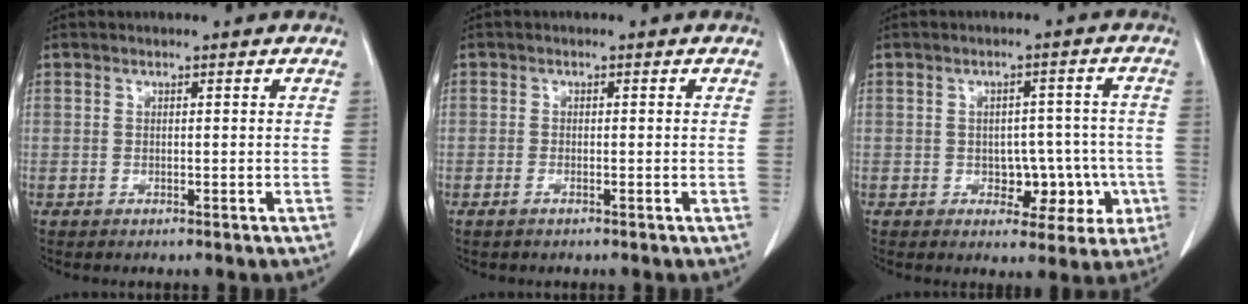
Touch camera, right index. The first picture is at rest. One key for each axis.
{"total": 0.9, "fx": -0.6, "fy": 0.3, "fz": 0.6, "tx": -0.013, "ty": -0.001, "tz": -0.008}
{"total": 7.1, "fx": -2.0, "fy": 5.0, "fz": 4.6, "tx": -0.037, "ty": 0.025, "tz": -0.014}